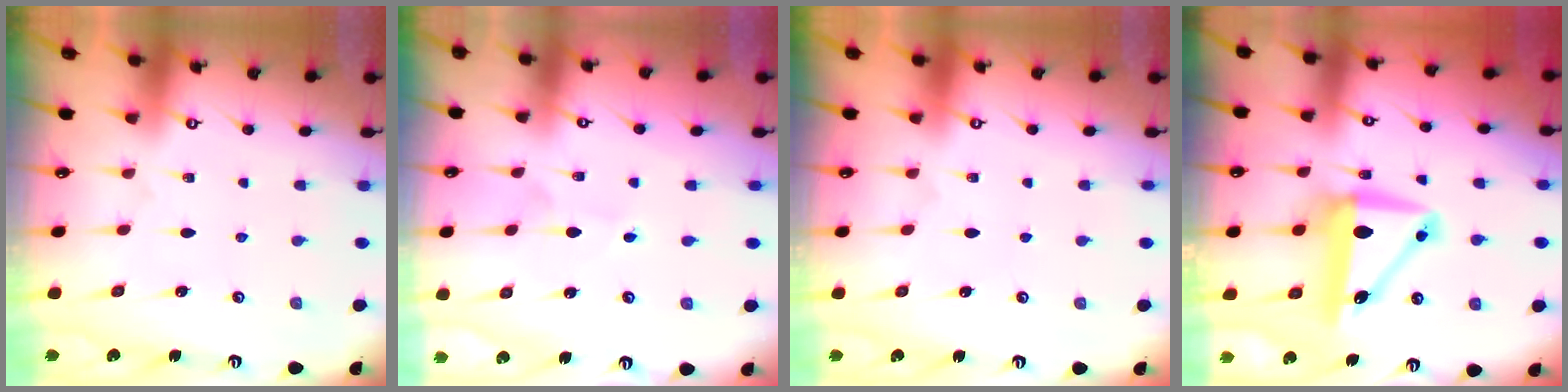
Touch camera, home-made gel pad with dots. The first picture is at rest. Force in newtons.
{"total": 2.7, "press": 2.7, "slide": 0.3}
{"total": 0.0}
{"total": 10.7, "press": 10.5, "slide": 2.4}